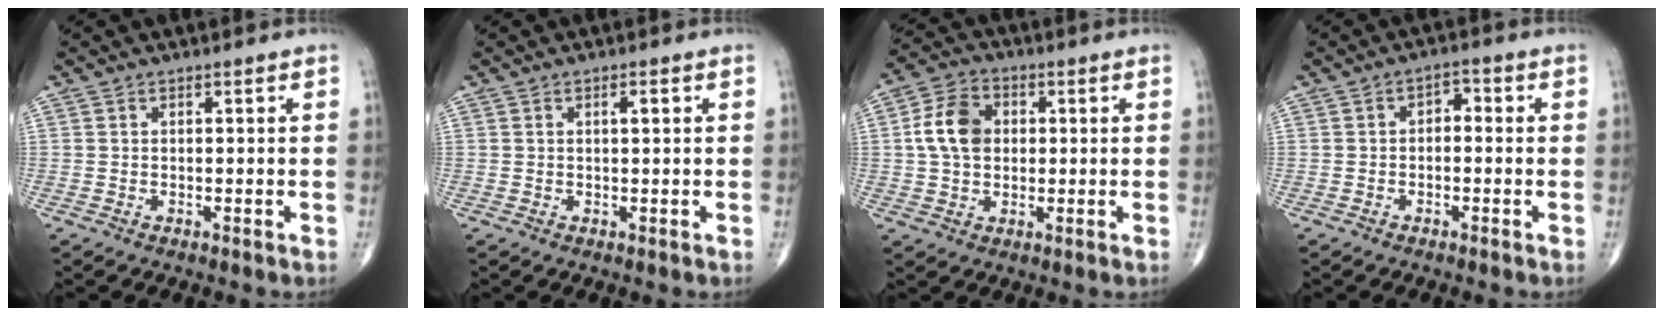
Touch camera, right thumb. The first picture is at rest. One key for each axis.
{"total": 1.9, "fx": 0.6, "fy": 0.5, "fz": 1.8, "tx": -0.030, "ty": 0.000, "tz": 0.009}
{"total": 8.9, "fx": 1.0, "fy": 6.6, "fz": 5.9, "tx": -0.098, "ty": 0.014, "tz": 0.011}
{"total": 2.7, "fx": -0.2, "fy": 1.7, "fz": 2.0, "tx": -0.017, "ty": 0.014, "tz": -0.012}